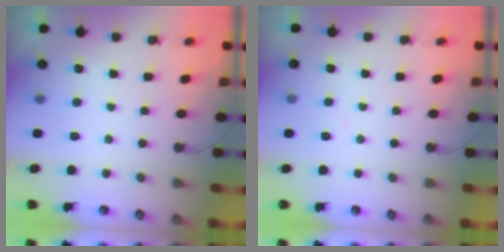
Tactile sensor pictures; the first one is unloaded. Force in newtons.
{"total": 4.5, "press": 4.5, "slide": 0.7}